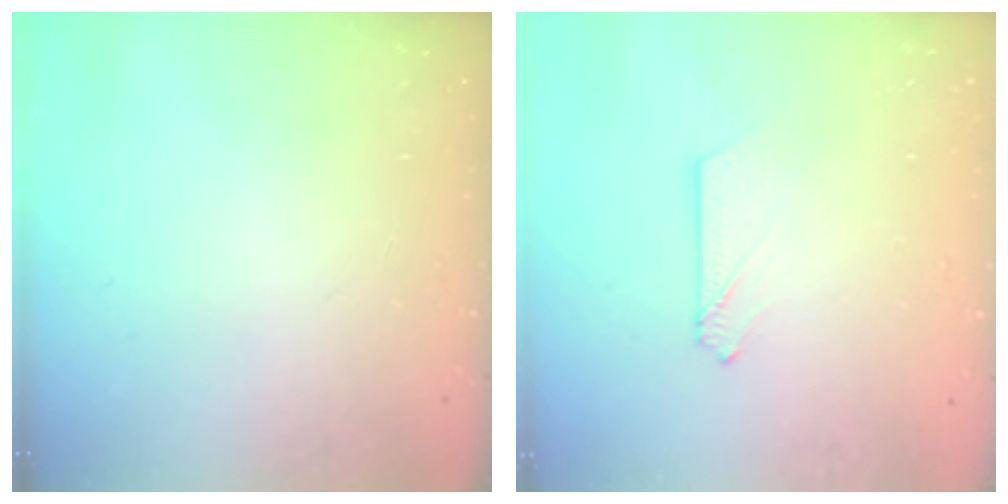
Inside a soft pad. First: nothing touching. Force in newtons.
{"total": 2.6, "press": 2.6, "slide": 0.3}